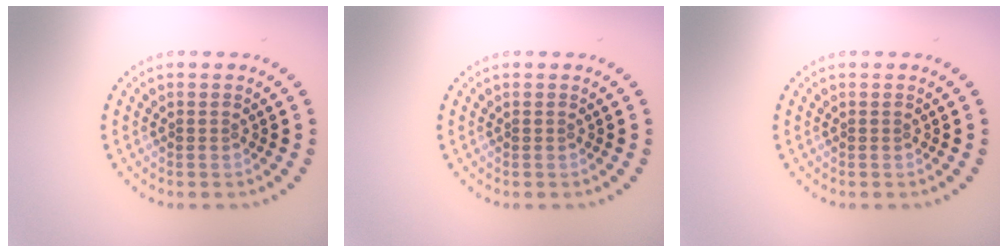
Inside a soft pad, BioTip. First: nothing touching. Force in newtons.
{"total": 0.0}
{"total": 0.0}